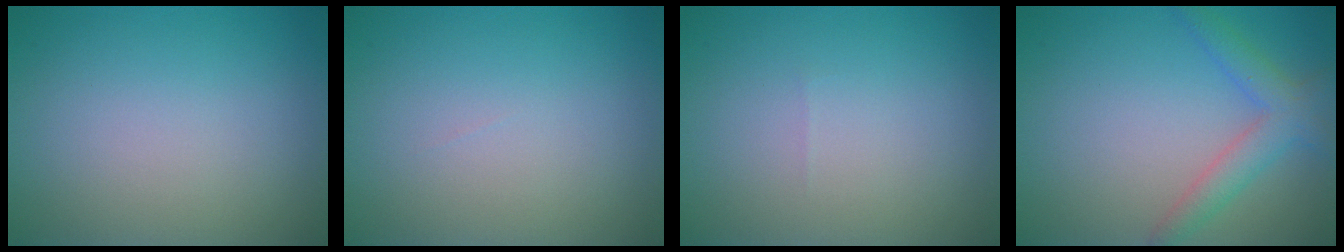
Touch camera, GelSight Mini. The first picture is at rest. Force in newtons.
{"total": 0.0}
{"total": 0.0}
{"total": 3.2, "press": 3.2, "slide": 0.0}